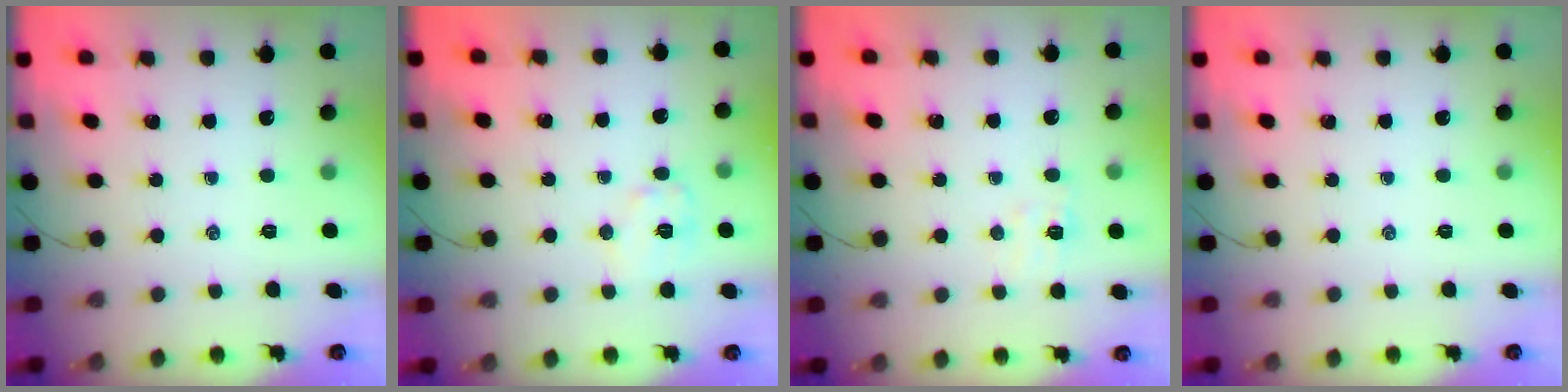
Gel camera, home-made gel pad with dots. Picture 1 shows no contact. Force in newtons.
{"total": 7.5, "press": 7.5, "slide": 0.3}
{"total": 6.5, "press": 6.4, "slide": 1.0}
{"total": 0.0}